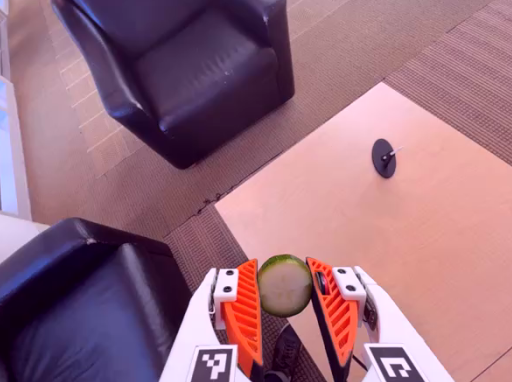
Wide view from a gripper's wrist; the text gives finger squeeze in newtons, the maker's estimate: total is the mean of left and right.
{"total": 10.6, "left": 10.7, "right": 10.5}